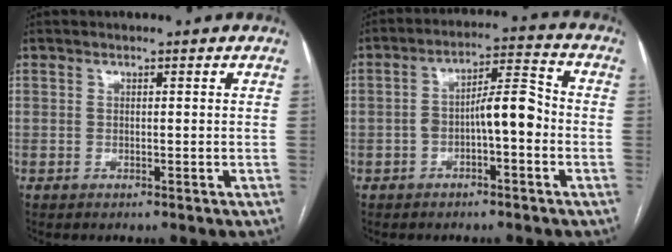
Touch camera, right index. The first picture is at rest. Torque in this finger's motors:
{"motor_torque": [0.27, -0.12, 0.22, 0.07]}